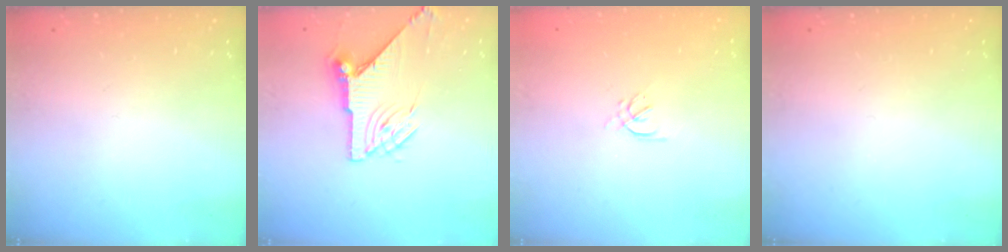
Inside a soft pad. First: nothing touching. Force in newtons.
{"total": 11.3, "press": 11.3, "slide": 0.9}
{"total": 1.5, "press": 1.4, "slide": 0.6}
{"total": 0.0}